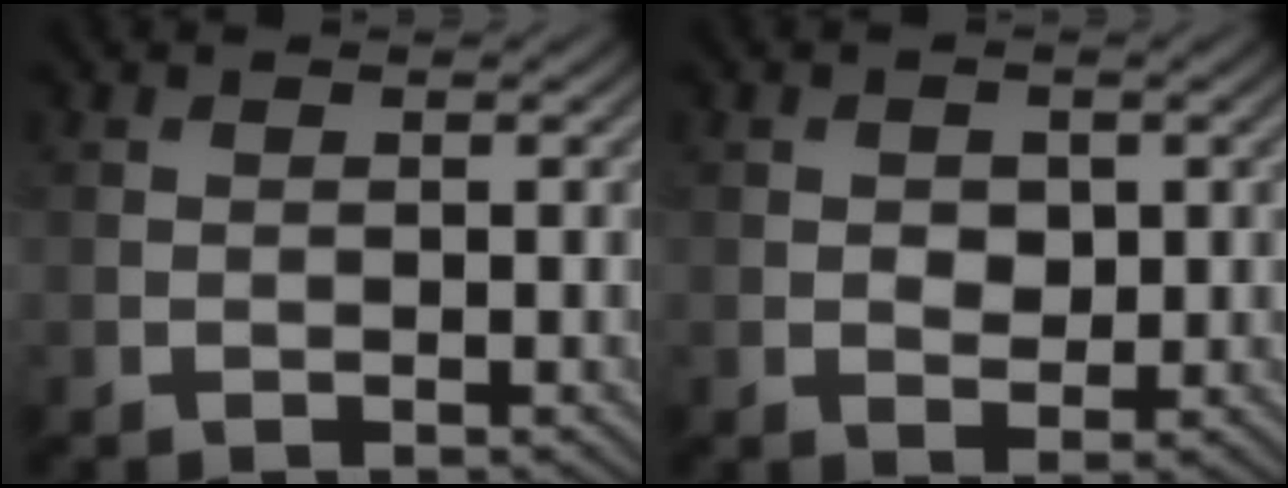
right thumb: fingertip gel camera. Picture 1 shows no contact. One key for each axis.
{"total": 2.0, "fx": 0.3, "fy": 1.6, "fz": 1.2, "tx": -0.025, "ty": -0.005, "tz": 0.003}